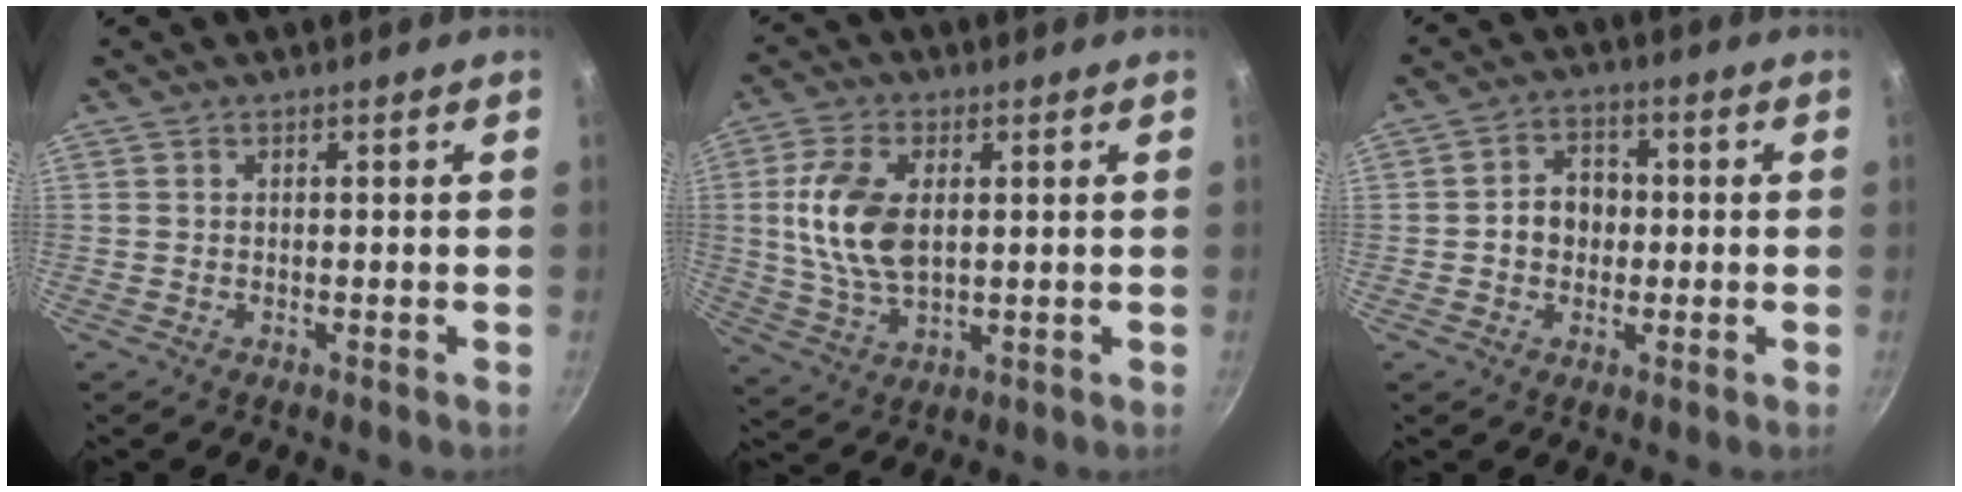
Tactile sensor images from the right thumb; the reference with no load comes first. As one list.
[{"total": 12.4, "force": [1.7, 7.1, 10.0], "torque": [-0.190, -0.003, 0.033]}, {"total": 6.4, "force": [-0.3, 5.3, 3.7], "torque": [-0.028, 0.014, -0.012]}]